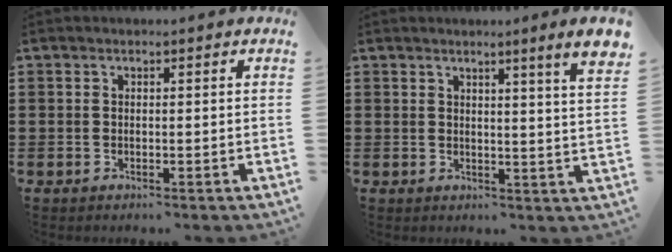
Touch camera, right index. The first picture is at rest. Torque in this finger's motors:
{"motor_torque": [0.20, 0.10, 0.14, 0.05]}